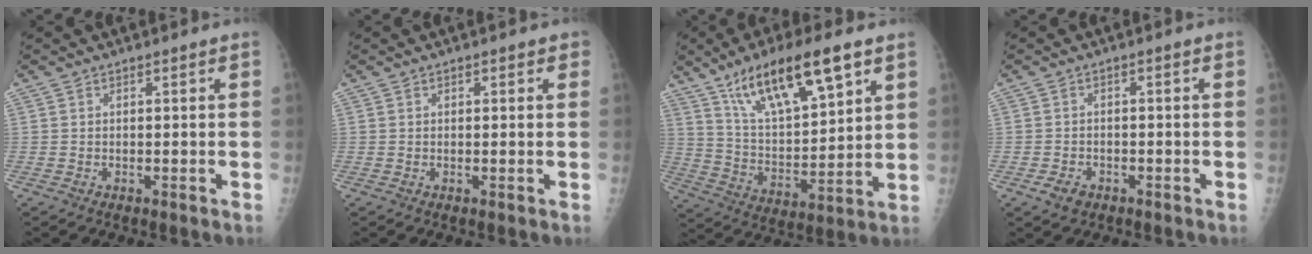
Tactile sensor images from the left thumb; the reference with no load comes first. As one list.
[{"total": 1.5, "force": [0.7, 0.9, 1.0], "torque": [-0.003, 0.000, 0.006]}, {"total": 18.9, "force": [11.0, 5.9, 14.2], "torque": [-0.220, -0.038, 0.203]}, {"total": 3.0, "force": [-1.7, 2.1, 1.4], "torque": [-0.022, 0.007, -0.024]}]